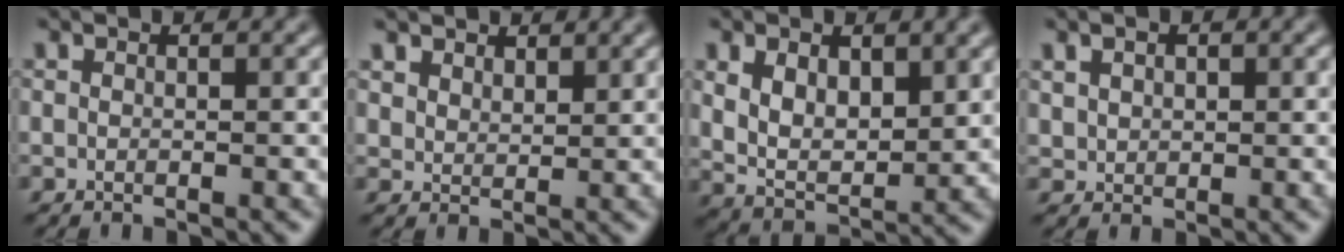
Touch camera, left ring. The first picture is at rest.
{"total": 2.7, "force": [2.3, 1.3, 0.5], "torque": [-0.023, -0.008, 0.049]}
{"total": 5.6, "force": [1.7, 3.3, 4.2], "torque": [-0.087, -0.013, 0.037]}
{"total": 2.2, "force": [1.1, 1.6, 1.1], "torque": [-0.025, 0.009, 0.018]}